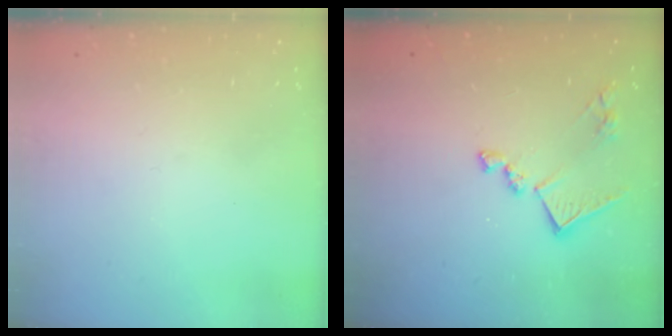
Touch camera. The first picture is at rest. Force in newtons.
{"total": 13.6, "press": 13.6, "slide": 0.7}